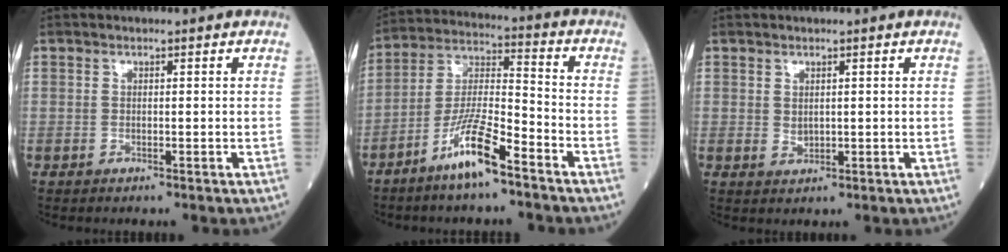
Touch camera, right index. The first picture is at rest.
{"total": 10.4, "force": [-6.7, 1.1, 7.8], "torque": [-0.161, -0.011, -0.132]}
{"total": 1.3, "force": [0.4, 0.9, 0.9], "torque": [-0.013, -0.005, 0.010]}